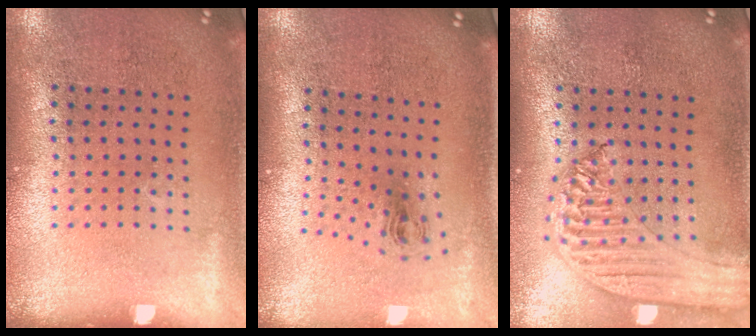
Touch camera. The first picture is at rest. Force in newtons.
{"total": 0.8, "press": 0.4, "slide": 0.8}
{"total": 1.7, "press": 1.7, "slide": 0.5}